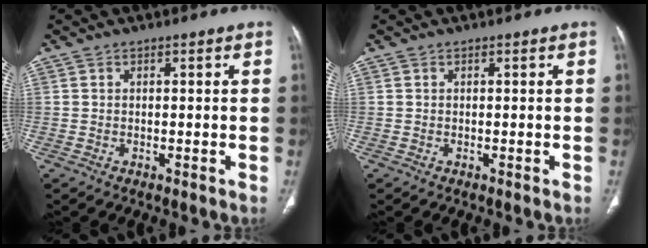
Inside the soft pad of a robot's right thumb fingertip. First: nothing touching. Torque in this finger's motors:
{"motor_torque": [-0.01, -0.19, 0.30, 0.19, -0.02]}